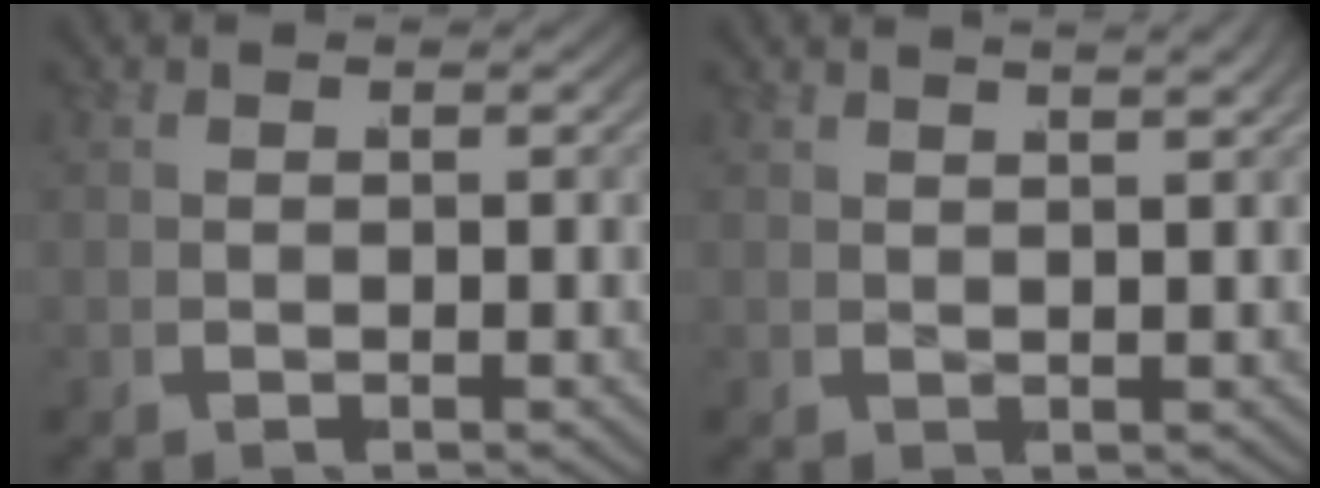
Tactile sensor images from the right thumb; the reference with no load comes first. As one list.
[{"total": 2.2, "force": [1.9, 0.1, 1.2], "torque": [-0.003, 0.008, 0.029]}]